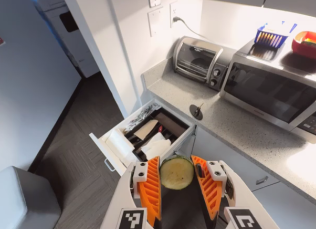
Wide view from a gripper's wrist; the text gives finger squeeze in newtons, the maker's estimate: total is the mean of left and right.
{"total": 10.9, "left": 11.5, "right": 10.3}